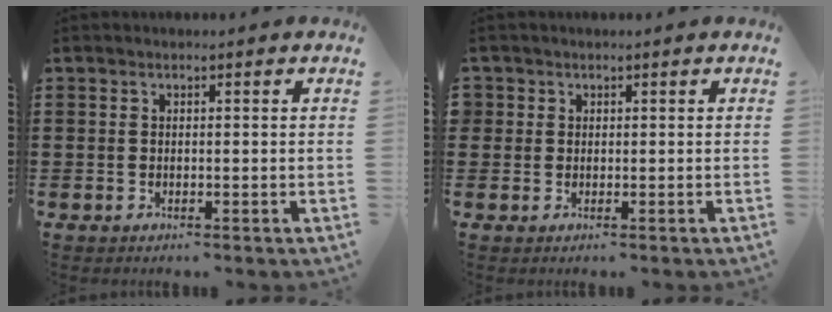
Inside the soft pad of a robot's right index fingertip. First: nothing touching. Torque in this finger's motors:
{"motor_torque": [0.39, 0.04, 0.13, 0.04]}